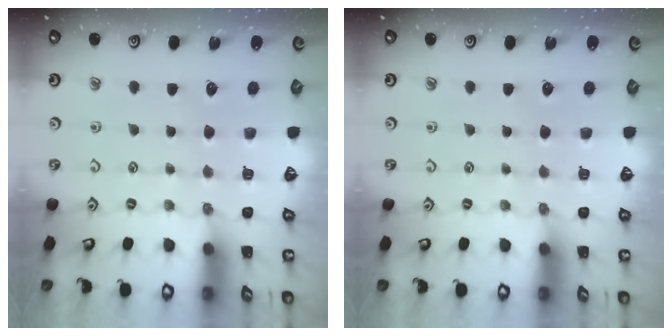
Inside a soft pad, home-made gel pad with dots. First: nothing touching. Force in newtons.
{"total": 0.0}